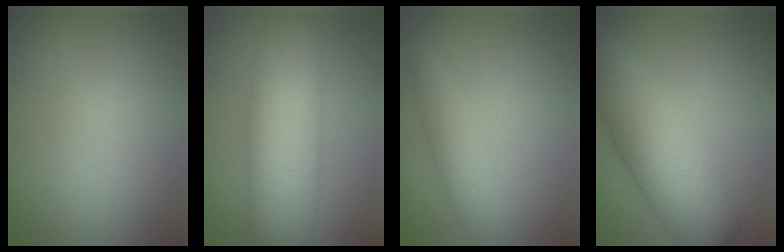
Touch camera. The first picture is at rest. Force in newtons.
{"total": 8.6, "press": 8.6, "slide": 0.1}
{"total": 2.9, "press": 2.9, "slide": 0.1}
{"total": 8.4, "press": 8.4, "slide": 0.2}